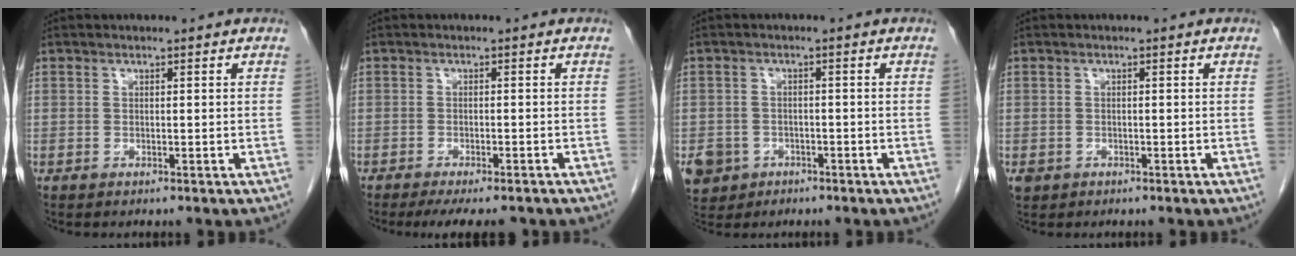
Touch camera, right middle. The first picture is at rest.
{"total": 8.0, "force": [-6.8, 1.7, 3.8], "torque": [-0.048, -0.012, -0.094]}
{"total": 7.3, "force": [-3.6, 6.1, 1.6], "torque": [-0.047, 0.003, -0.053]}
{"total": 1.7, "force": [-0.8, 1.4, 0.4], "torque": [-0.011, 0.003, -0.008]}